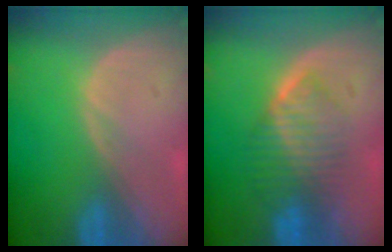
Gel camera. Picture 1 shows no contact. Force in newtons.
{"total": 6.4, "press": 6.3, "slide": 1.0}